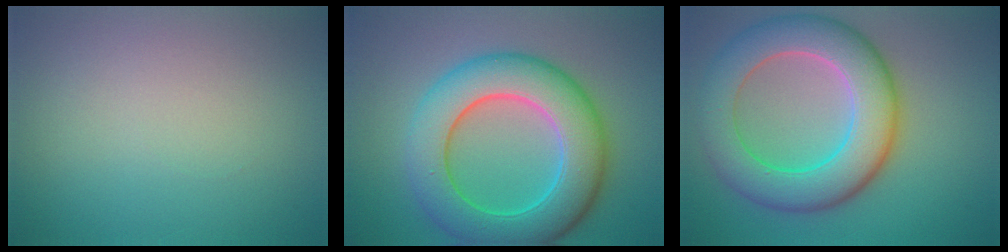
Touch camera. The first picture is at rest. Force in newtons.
{"total": 9.5, "press": 9.5, "slide": 0.2}
{"total": 9.2, "press": 9.1, "slide": 0.4}